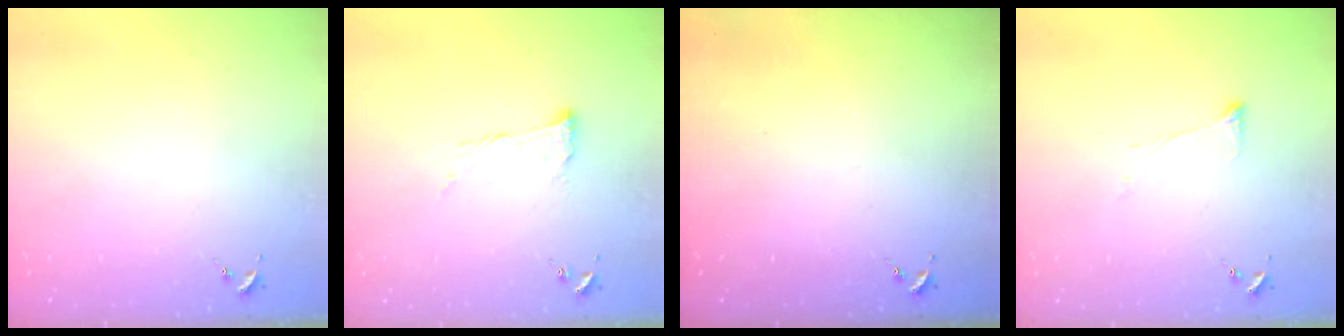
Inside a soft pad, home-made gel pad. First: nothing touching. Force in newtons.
{"total": 9.4, "press": 9.4, "slide": 0.2}
{"total": 0.0}
{"total": 5.5, "press": 5.5, "slide": 0.7}